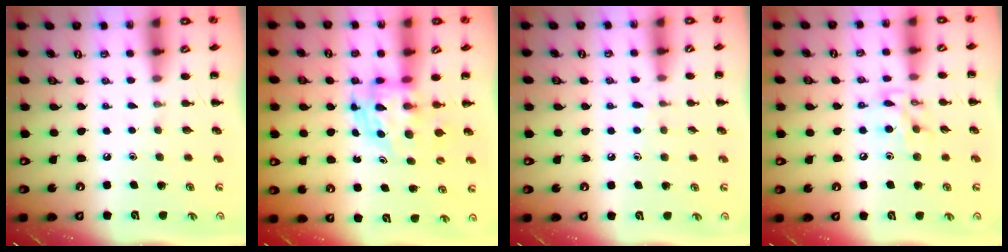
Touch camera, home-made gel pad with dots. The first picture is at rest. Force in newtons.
{"total": 5.5, "press": 5.3, "slide": 1.4}
{"total": 6.0, "press": 5.7, "slide": 2.0}
{"total": 10.2, "press": 10.2, "slide": 0.8}